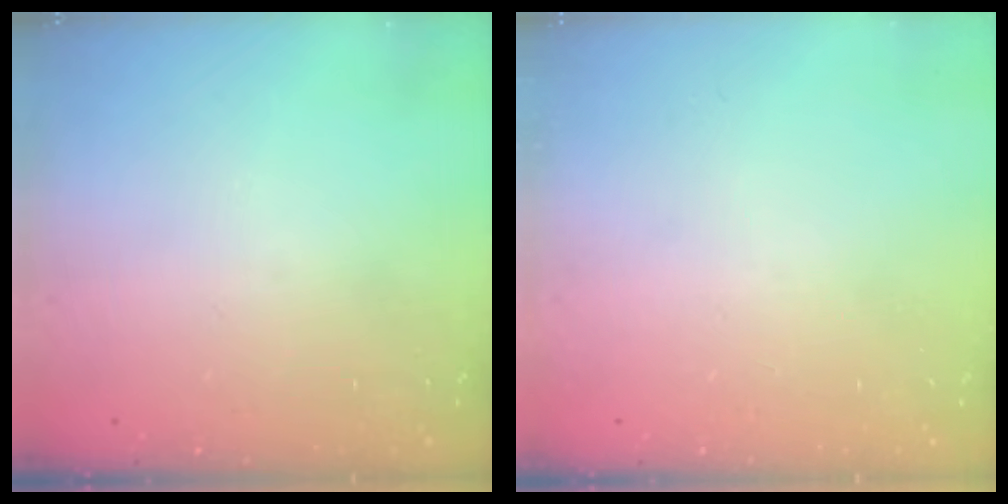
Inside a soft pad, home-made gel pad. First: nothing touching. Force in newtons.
{"total": 0.0}